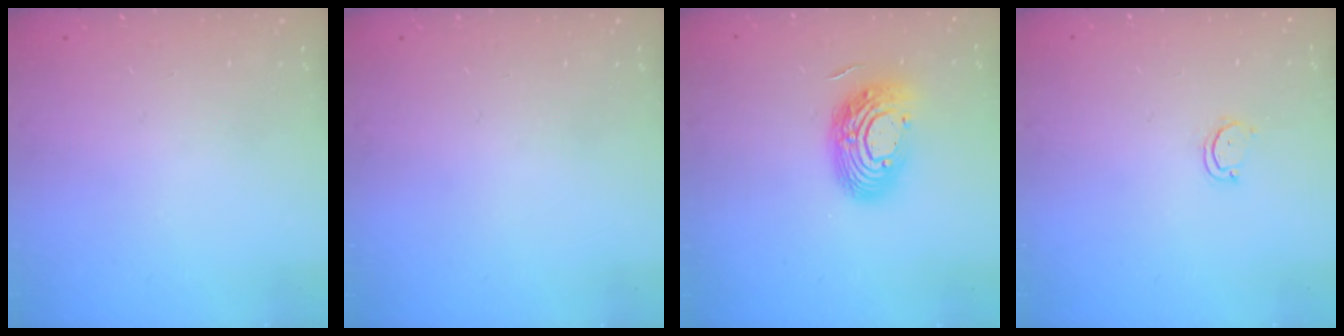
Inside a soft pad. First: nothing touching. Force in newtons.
{"total": 0.0}
{"total": 14.5, "press": 14.5, "slide": 1.0}
{"total": 2.7, "press": 2.7, "slide": 0.3}